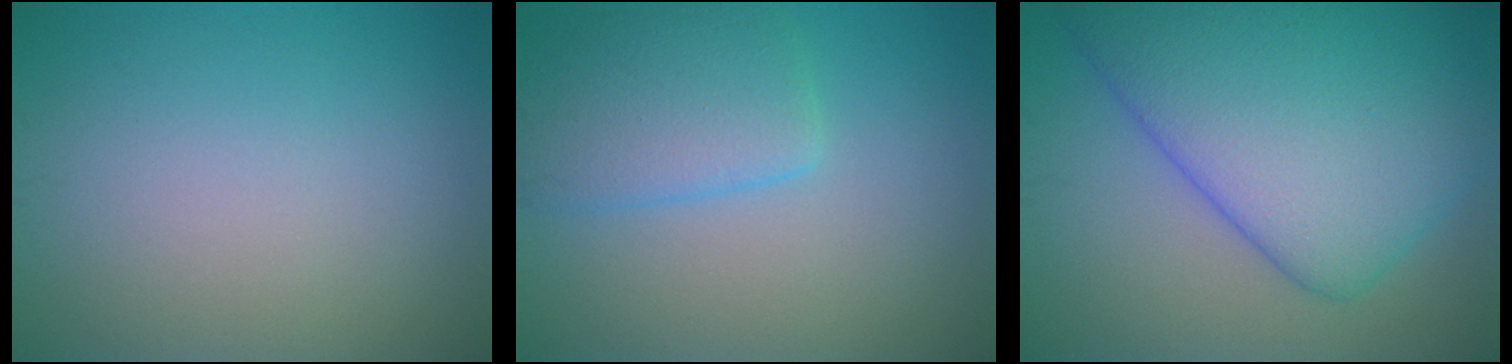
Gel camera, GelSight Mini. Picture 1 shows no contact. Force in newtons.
{"total": 4.3, "press": 4.3, "slide": 0.3}
{"total": 12.6, "press": 12.6, "slide": 0.1}